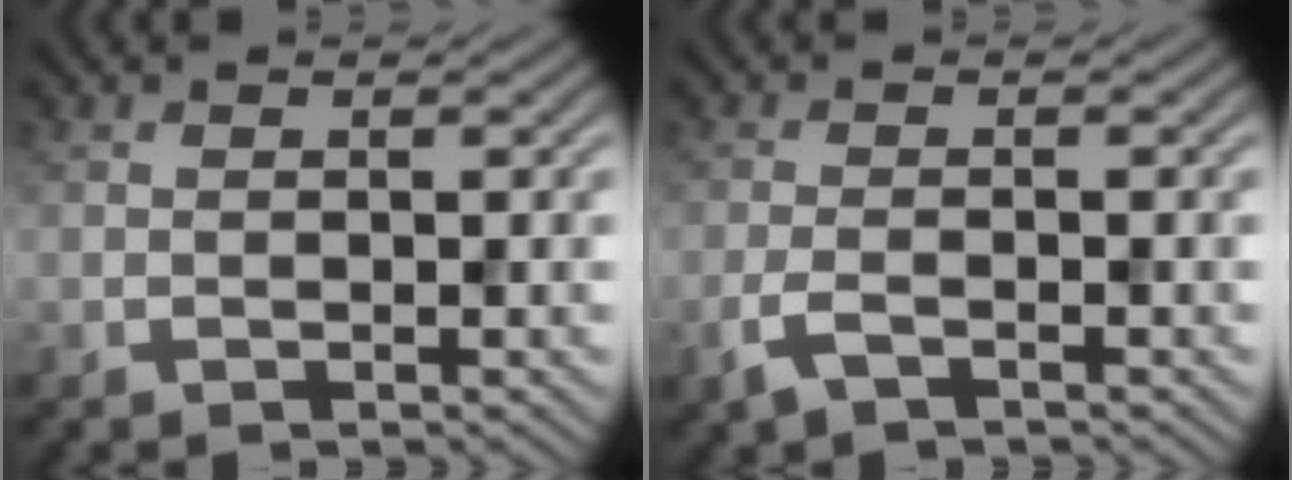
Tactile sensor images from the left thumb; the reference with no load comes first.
{"total": 2.4, "force": [-1.5, 0.7, 1.8], "torque": [-0.046, 0.000, -0.036]}